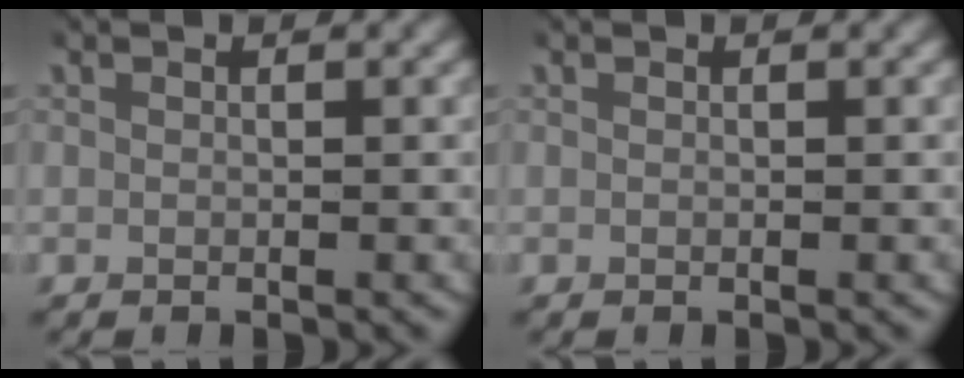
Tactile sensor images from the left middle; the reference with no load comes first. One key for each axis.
{"total": 0.0}